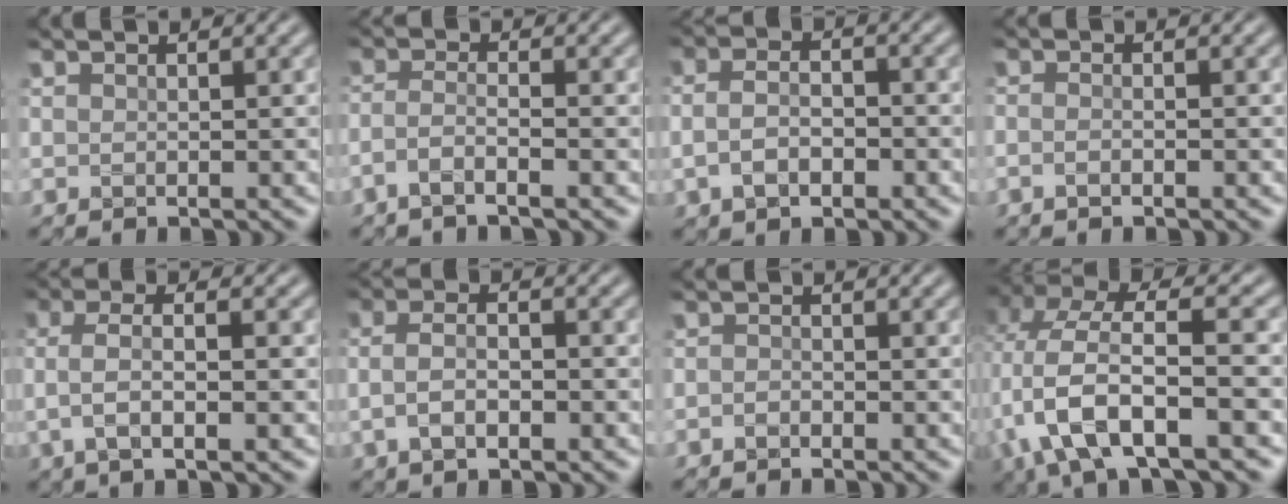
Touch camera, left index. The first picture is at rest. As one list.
[{"total": 2.4, "force": [-1.4, 0.5, 1.9], "torque": [-0.036, 0.002, -0.040]}, {"total": 3.3, "force": [-0.8, 1.7, 2.7], "torque": [-0.057, -0.002, -0.020]}, {"total": 1.3, "force": [-0.5, 0.5, 1.1], "torque": [-0.012, -0.002, -0.016]}, {"total": 4.2, "force": [-0.2, 1.5, 3.9], "torque": [-0.078, 0.003, -0.007]}, {"total": 3.9, "force": [-0.7, 1.6, 3.5], "torque": [-0.065, -0.001, -0.017]}, {"total": 0.6, "force": [-0.5, 0.3, 0.3], "torque": [-0.006, -0.001, -0.010]}, {"total": 8.7, "force": [-2.4, 3.4, 7.7], "torque": [-0.153, 0.008, -0.052]}]